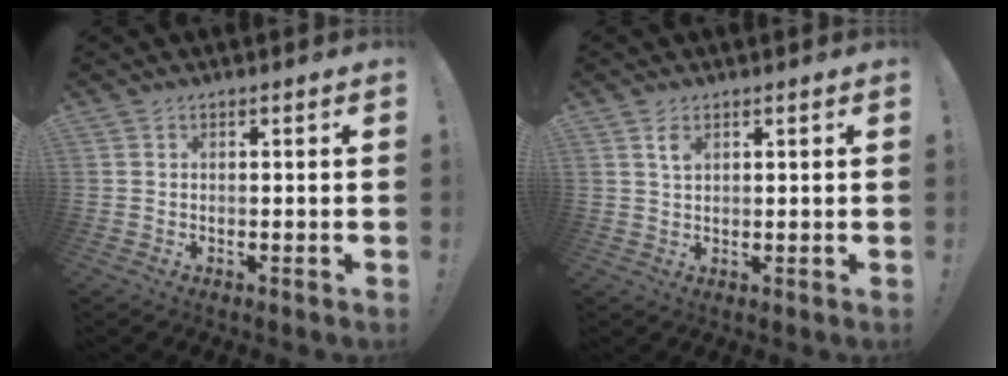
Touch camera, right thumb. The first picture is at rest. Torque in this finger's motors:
{"motor_torque": [0.07, -0.09, -0.07, 0.14, 0.00]}